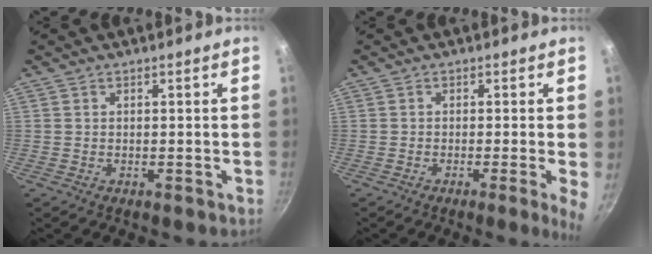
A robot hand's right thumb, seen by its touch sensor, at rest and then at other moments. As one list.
[{"total": 4.1, "force": [-0.9, 0.0, 4.0], "torque": [-0.053, -0.006, -0.016]}]